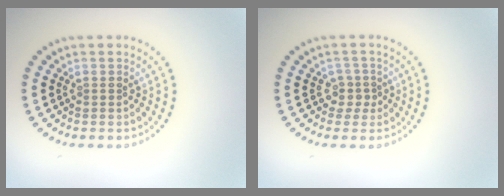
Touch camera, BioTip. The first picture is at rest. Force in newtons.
{"total": 1.7, "press": 1.1, "slide": 1.3}